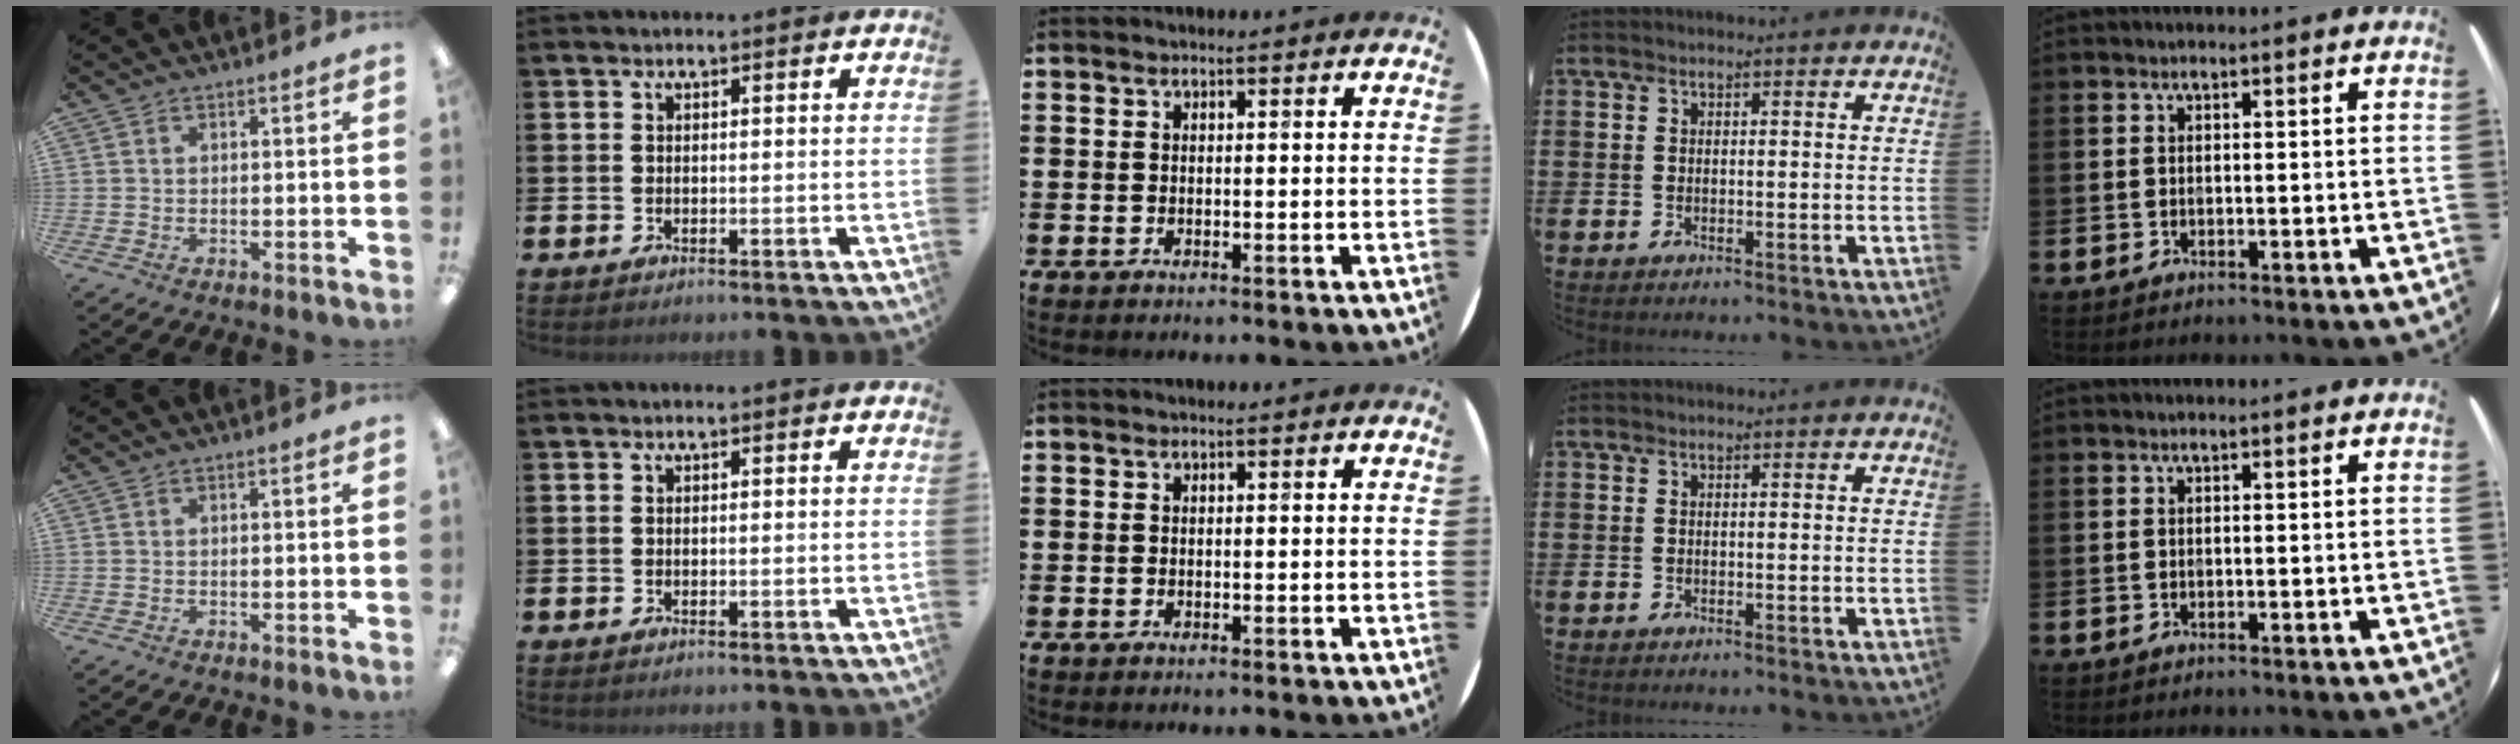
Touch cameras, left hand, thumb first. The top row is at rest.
{}